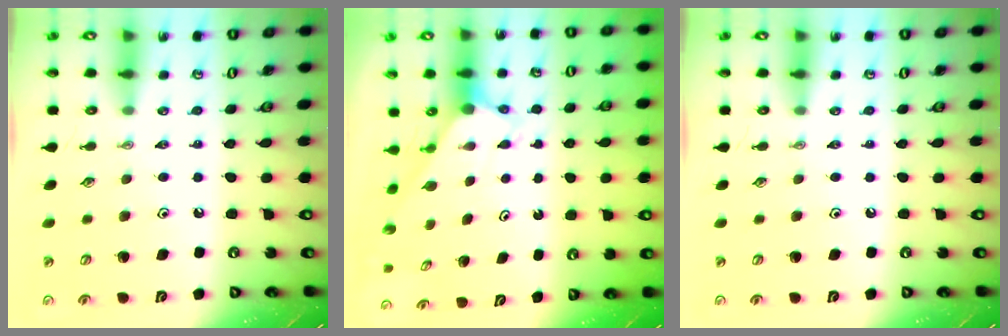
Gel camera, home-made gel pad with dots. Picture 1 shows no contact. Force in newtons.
{"total": 2.7, "press": 2.7, "slide": 0.0}
{"total": 0.0}